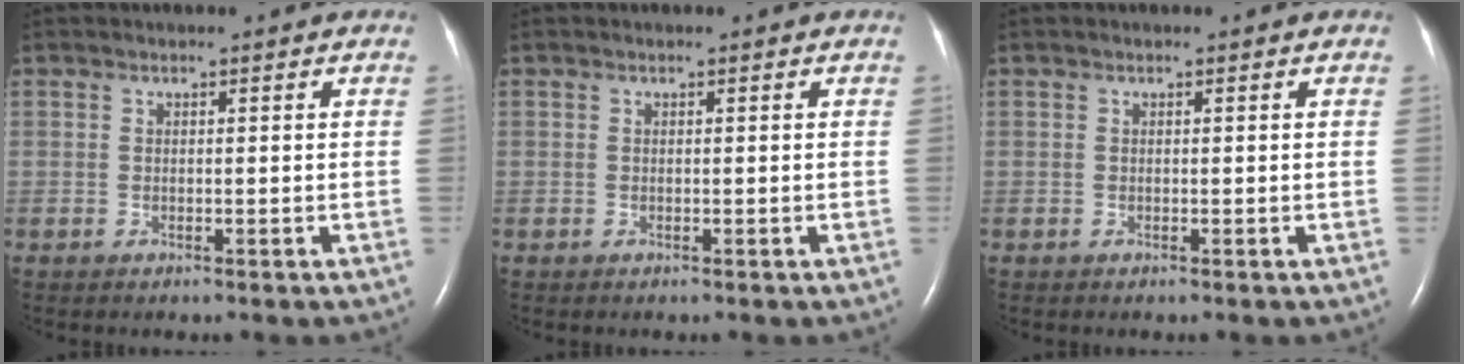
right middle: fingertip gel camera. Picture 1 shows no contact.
{"total": 0.0}
{"total": 0.0}